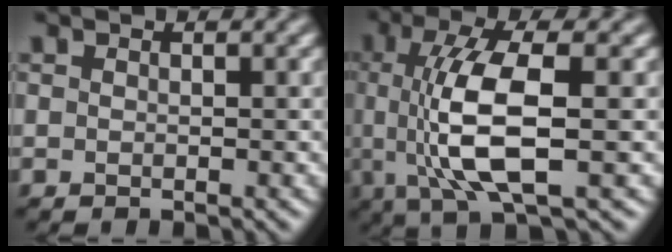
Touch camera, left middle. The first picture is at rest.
{"total": 8.4, "force": [0.0, 2.6, 8.0], "torque": [-0.161, -0.005, 0.004]}